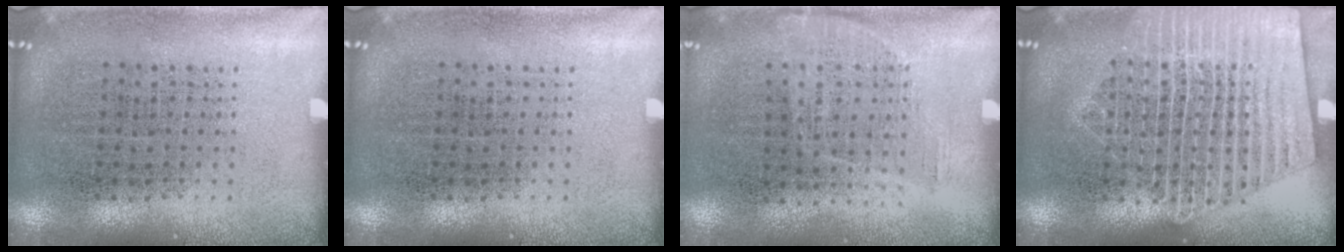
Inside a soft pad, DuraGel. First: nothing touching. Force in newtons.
{"total": 0.0}
{"total": 1.1, "press": 0.9, "slide": 0.7}
{"total": 2.3, "press": 2.2, "slide": 0.2}